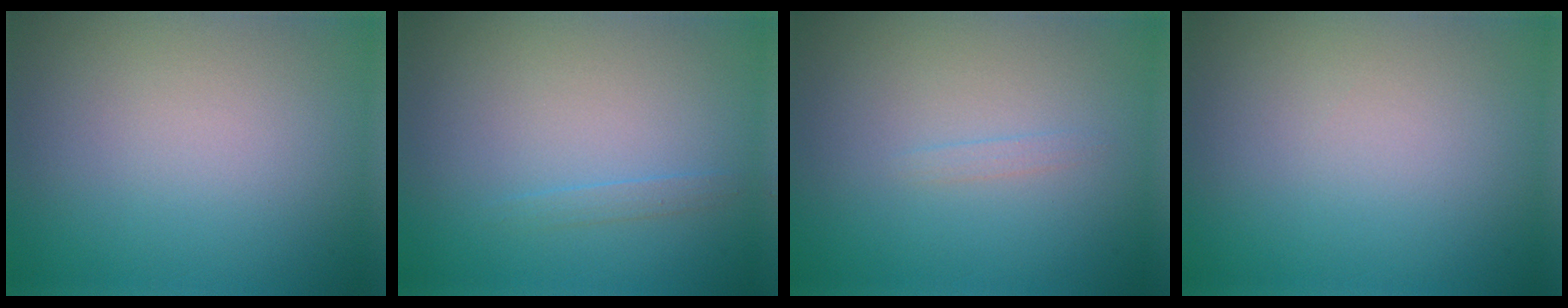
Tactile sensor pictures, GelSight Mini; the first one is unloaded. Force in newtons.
{"total": 0.7, "press": 0.7, "slide": 0.1}
{"total": 0.6, "press": 0.6, "slide": 0.1}
{"total": 0.0}